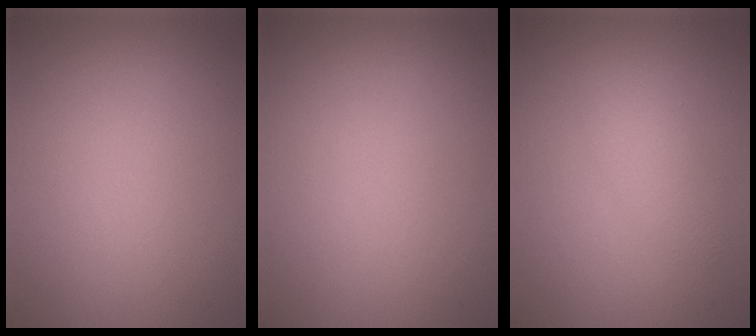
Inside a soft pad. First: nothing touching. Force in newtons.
{"total": 0.0}
{"total": 2.0, "press": 2.0, "slide": 0.0}